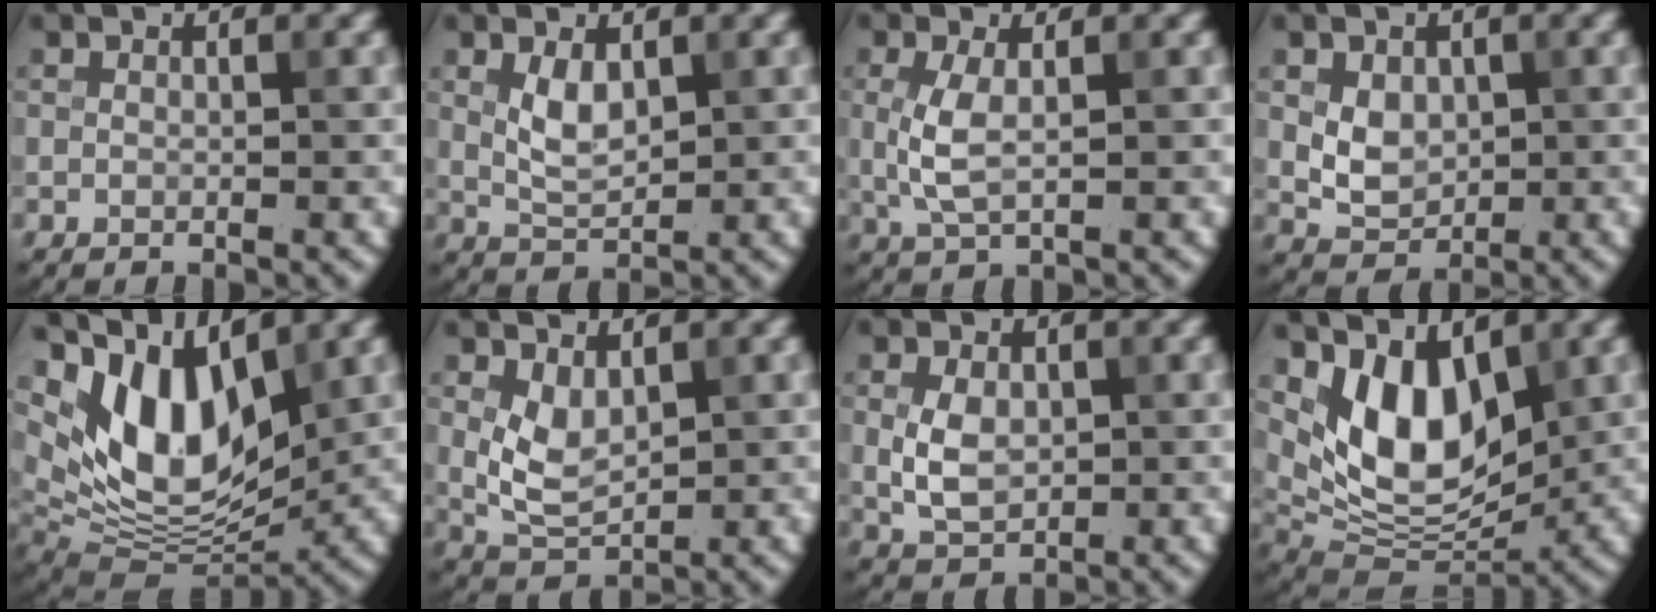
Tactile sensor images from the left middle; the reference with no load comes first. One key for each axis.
{"total": 2.7, "fx": 0.8, "fy": 1.4, "fz": 2.2, "tx": -0.049, "ty": -0.002, "tz": 0.021}
{"total": 3.0, "fx": 0.2, "fy": 1.2, "fz": 2.7, "tx": -0.068, "ty": -0.001, "tz": 0.004}
{"total": 2.9, "fx": 0.4, "fy": 2.3, "fz": 1.8, "tx": -0.032, "ty": -0.004, "tz": 0.008}
{"total": 9.9, "fx": 4.8, "fy": 4.9, "fz": 7.1, "tx": -0.135, "ty": -0.008, "tz": 0.088}
{"total": 3.2, "fx": 0.7, "fy": 2.0, "fz": 2.4, "tx": -0.055, "ty": -0.005, "tz": 0.022}
{"total": 3.4, "fx": 0.1, "fy": 2.3, "fz": 2.4, "tx": -0.053, "ty": 0.000, "tz": 0.003}
{"total": 7.5, "fx": 3.0, "fy": 4.2, "fz": 5.4, "tx": -0.103, "ty": -0.025, "tz": 0.053}